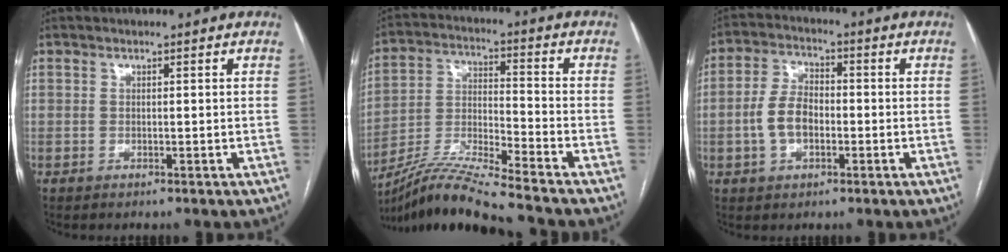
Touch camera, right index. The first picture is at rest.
{"total": 13.6, "force": [-12.1, -1.5, 6.0], "torque": [-0.121, -0.012, -0.226]}
{"total": 6.9, "force": [-1.4, 4.1, 5.3], "torque": [-0.120, 0.015, -0.028]}